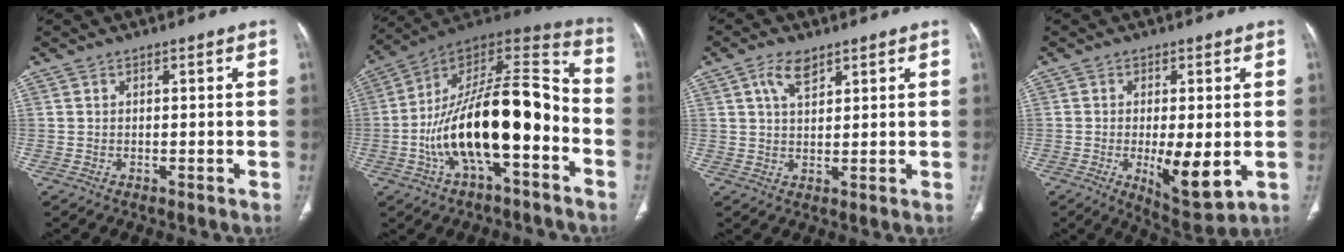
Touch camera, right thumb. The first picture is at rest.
{"total": 23.5, "force": [-6.4, 9.4, 20.5], "torque": [-0.349, 0.064, -0.100]}
{"total": 4.8, "force": [2.8, 2.3, 3.2], "torque": [-0.054, -0.007, 0.053]}
{"total": 10.1, "force": [-1.9, 3.5, 9.3], "torque": [-0.139, -0.025, -0.020]}